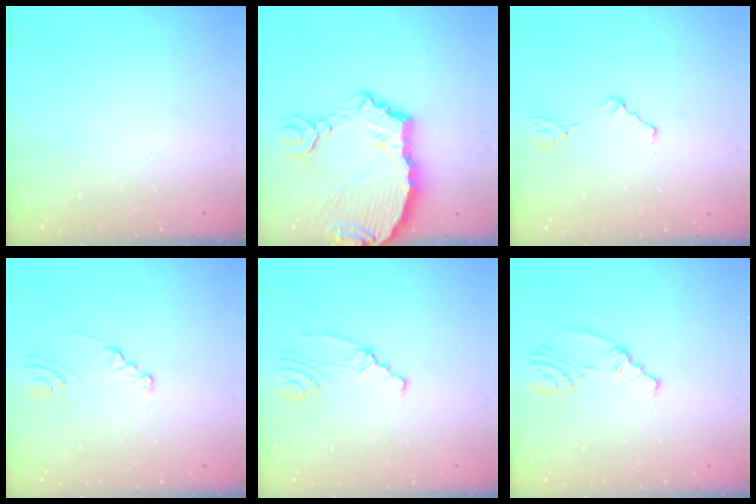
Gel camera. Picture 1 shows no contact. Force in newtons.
{"total": 14.3, "press": 14.2, "slide": 1.6}
{"total": 1.9, "press": 1.9, "slide": 0.3}
{"total": 1.8, "press": 1.8, "slide": 0.2}
{"total": 2.3, "press": 2.3, "slide": 0.2}
{"total": 2.1, "press": 1.6, "slide": 1.3}